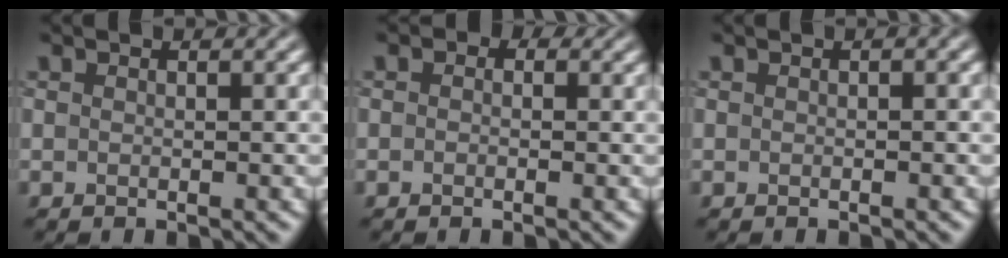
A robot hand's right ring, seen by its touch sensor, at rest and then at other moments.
{"total": 0.9, "force": [0.0, 0.8, 0.5], "torque": [-0.008, -0.004, -0.008]}
{"total": 0.6, "force": [0.0, 0.1, 0.6], "torque": [-0.008, 0.003, 0.001]}